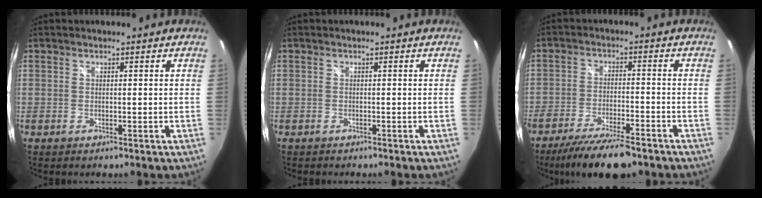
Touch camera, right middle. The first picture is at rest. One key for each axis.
{"total": 0.0}
{"total": 12.6, "fx": -10.2, "fy": 3.0, "fz": 6.9, "tx": -0.145, "ty": -0.025, "tz": -0.167}